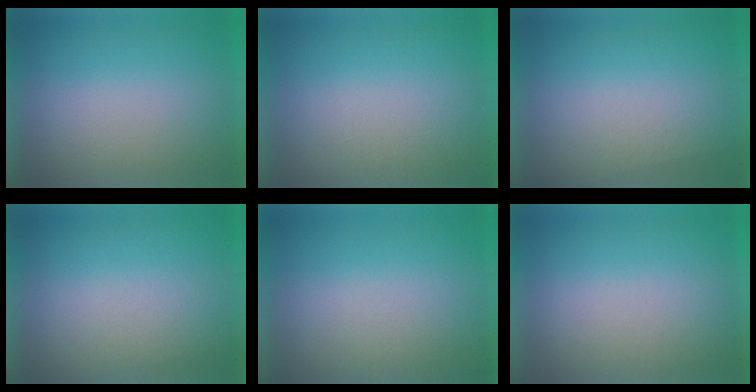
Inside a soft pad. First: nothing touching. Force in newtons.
{"total": 2.3}
{"total": 3.0}
{"total": 2.9}
{"total": 2.7}
{"total": 1.4}